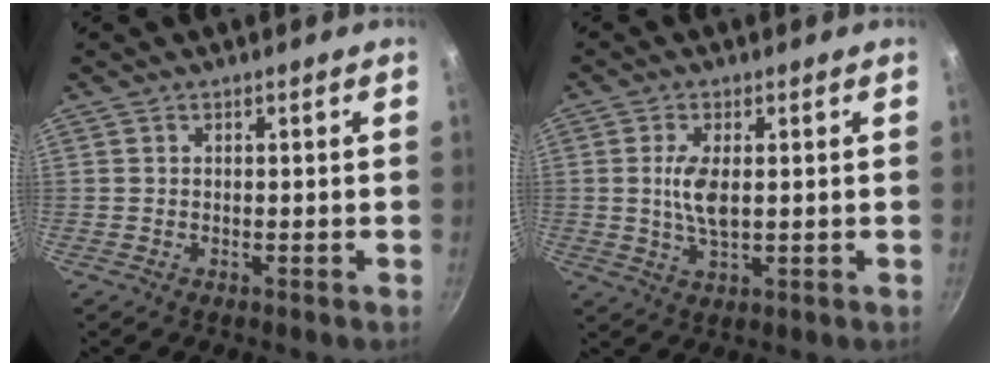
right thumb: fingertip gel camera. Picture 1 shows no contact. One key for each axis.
{"total": 5.7, "fx": 0.6, "fy": 2.4, "fz": 5.1, "tx": -0.107, "ty": -0.003, "tz": 0.012}